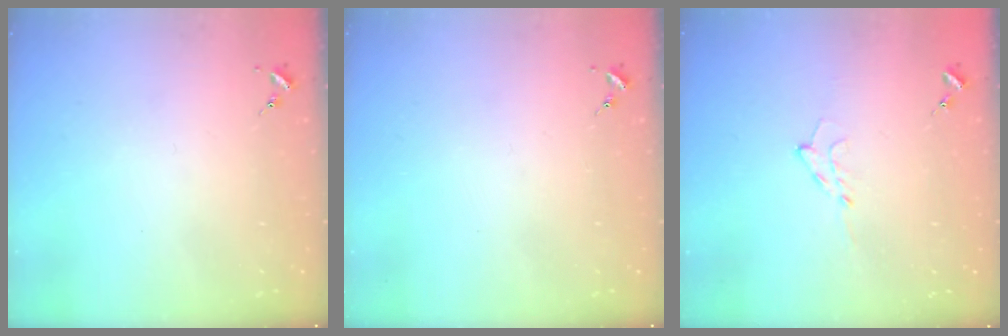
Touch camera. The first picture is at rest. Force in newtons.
{"total": 0.0}
{"total": 5.6, "press": 5.5, "slide": 0.8}